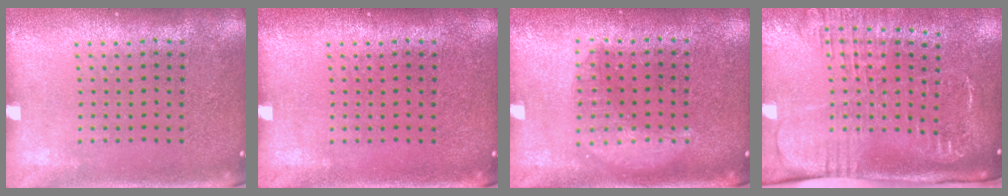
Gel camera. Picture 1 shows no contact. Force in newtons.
{"total": 0.0}
{"total": 1.3, "press": 1.3, "slide": 0.3}
{"total": 2.7, "press": 2.1, "slide": 1.7}